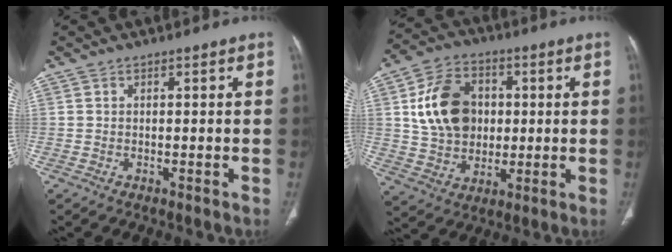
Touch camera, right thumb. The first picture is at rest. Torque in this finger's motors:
{"motor_torque": [0.96, 1.11, 0.65, -0.09, 0.14]}